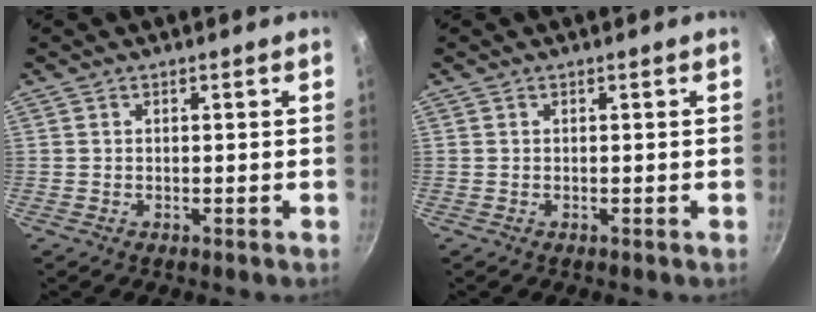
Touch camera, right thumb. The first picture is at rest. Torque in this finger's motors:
{"motor_torque": [-0.02, 0.02, 0.00, 0.00, 0.01]}